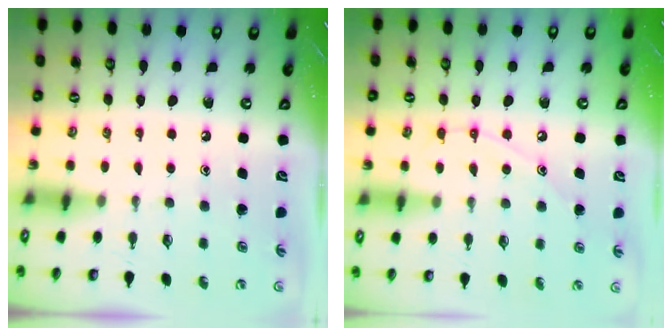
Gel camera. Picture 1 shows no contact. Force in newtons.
{"total": 8.8, "press": 8.7, "slide": 0.9}